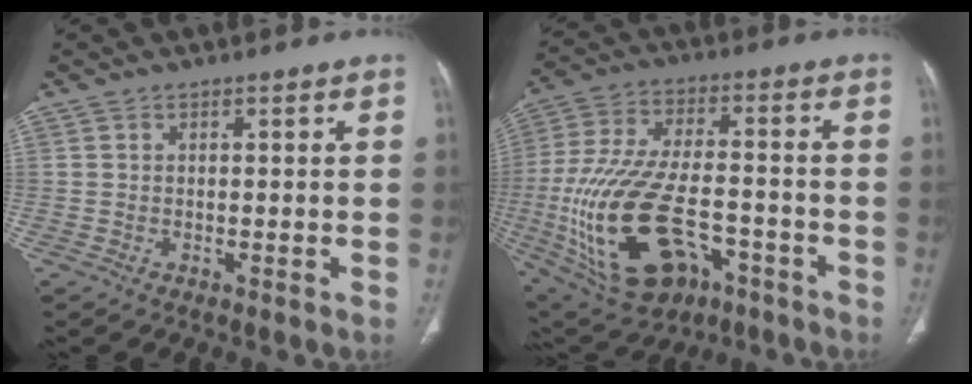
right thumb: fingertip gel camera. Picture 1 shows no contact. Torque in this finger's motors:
{"motor_torque": [1.38, 0.42, 2.40, -0.37, 0.81]}